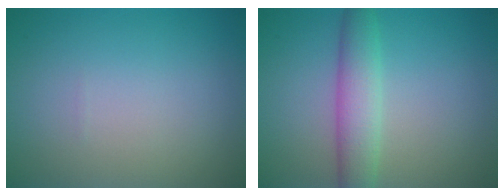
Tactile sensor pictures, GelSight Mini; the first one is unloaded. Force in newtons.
{"total": 3.9, "press": 3.9, "slide": 0.1}